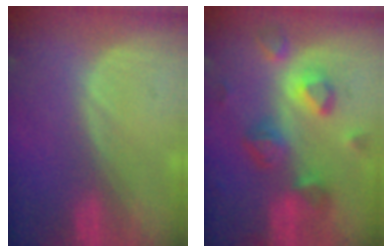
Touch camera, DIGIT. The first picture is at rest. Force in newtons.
{"total": 7.9, "press": 7.7, "slide": 2.0}